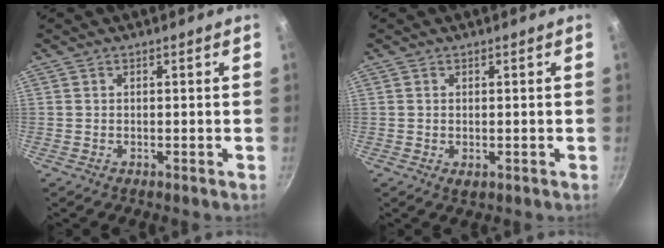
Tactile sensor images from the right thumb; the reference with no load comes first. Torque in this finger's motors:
{"motor_torque": [-0.30, 0.19, -0.16, 0.01, -0.02]}